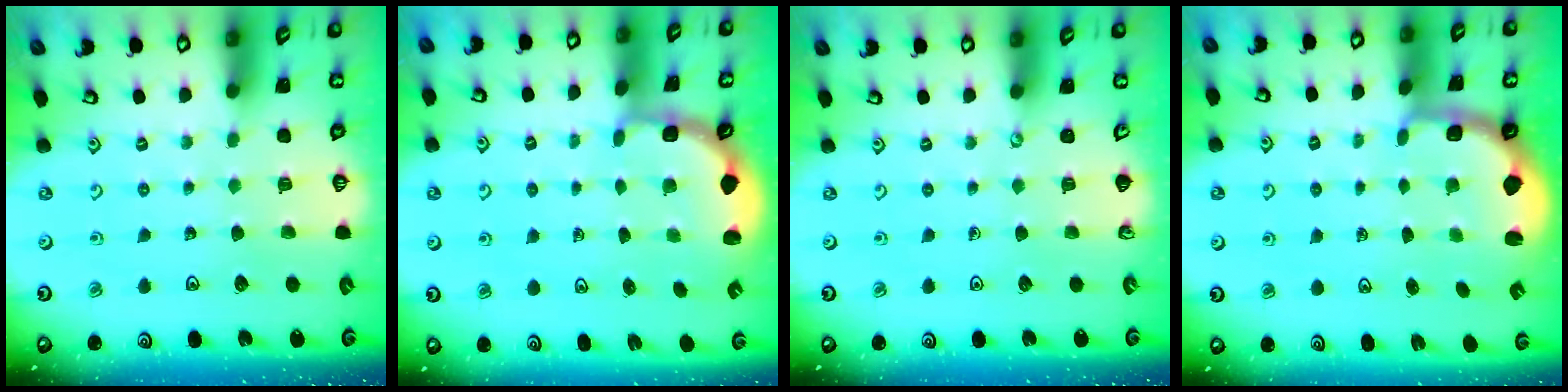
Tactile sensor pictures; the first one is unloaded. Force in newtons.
{"total": 2.5, "press": 1.9, "slide": 1.6}
{"total": 0.0}
{"total": 2.2, "press": 1.5, "slide": 1.6}